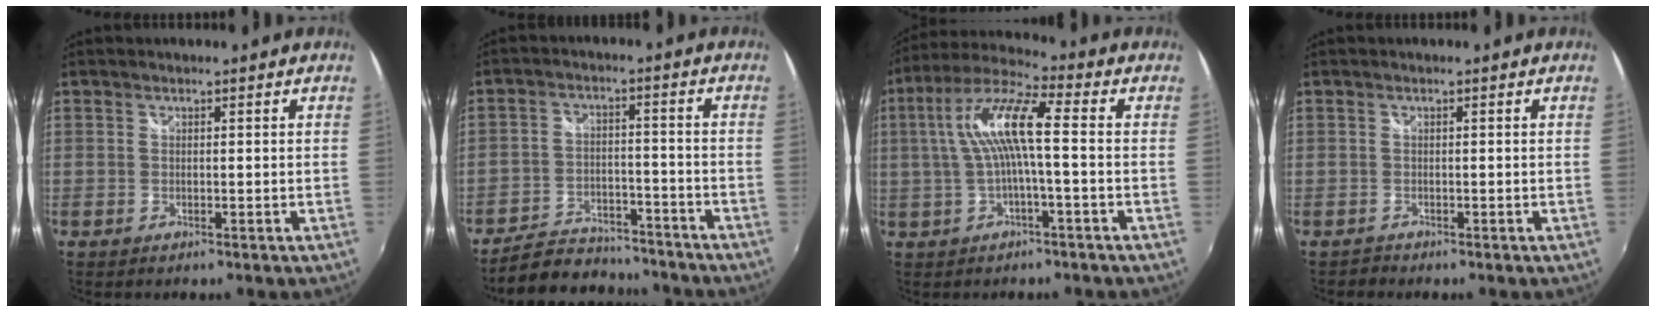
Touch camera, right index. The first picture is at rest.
{"total": 14.0, "force": [-12.2, 5.1, 4.4], "torque": [-0.112, 0.005, -0.176]}
{"total": 10.8, "force": [0.2, 1.7, 10.7], "torque": [-0.219, 0.020, 0.006]}
{"total": 0.9, "force": [-0.7, 0.5, -0.3], "torque": [0.003, 0.003, -0.014]}